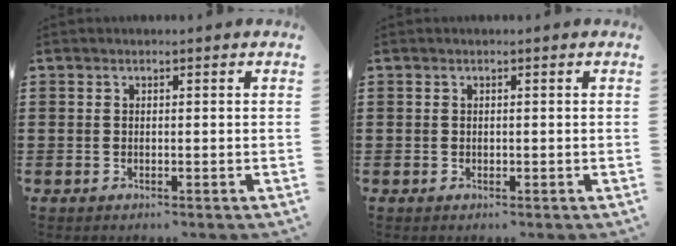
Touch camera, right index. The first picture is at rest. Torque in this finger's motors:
{"motor_torque": [0.01, 0.06, 0.00, -0.01]}